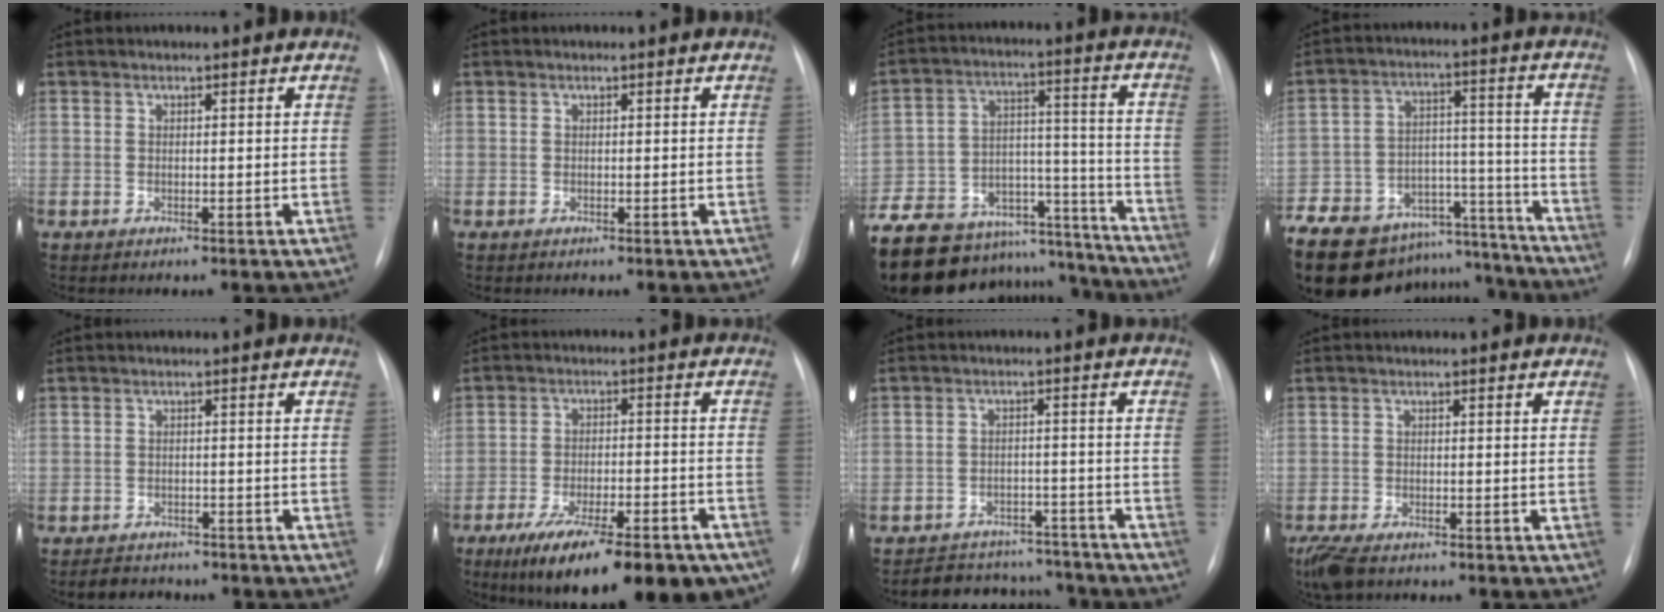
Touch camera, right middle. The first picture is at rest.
{"total": 0.0}
{"total": 28.9, "force": [-25.1, 10.4, 9.8], "torque": [-0.188, 0.020, -0.363]}
{"total": 25.5, "force": [-21.9, 10.2, 8.1], "torque": [-0.161, 0.030, -0.312]}
{"total": 3.8, "force": [-3.4, 1.7, 0.6], "torque": [-0.013, -0.002, -0.047]}
{"total": 20.2, "force": [-14.0, 5.9, 13.3], "torque": [-0.161, -0.007, -0.203]}
{"total": 10.4, "force": [-9.6, 3.9, 0.7], "torque": [0.002, 0.023, -0.125]}
{"total": 5.7, "force": [-4.1, 2.2, 3.3], "torque": [-0.066, -0.013, -0.070]}